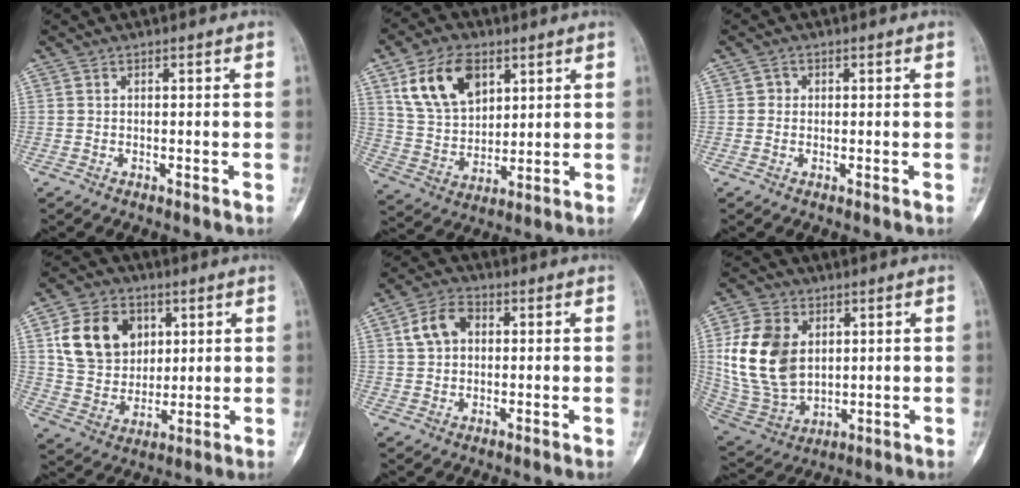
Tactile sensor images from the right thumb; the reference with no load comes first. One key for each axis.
{"total": 14.2, "fx": 6.6, "fy": 9.0, "fz": 8.8, "tx": -0.137, "ty": -0.019, "tz": 0.133}
{"total": 1.3, "fx": 0.1, "fy": 1.2, "fz": 0.3, "tx": 0.002, "ty": 0.003, "tz": -0.001}
{"total": 15.0, "fx": 4.7, "fy": 11.9, "fz": 7.9, "tx": -0.105, "ty": -0.008, "tz": 0.090}
{"total": 6.8, "fx": 1.7, "fy": 4.9, "fz": 4.4, "tx": -0.072, "ty": 0.013, "tz": 0.026}
{"total": 16.8, "fx": 3.2, "fy": 11.9, "fz": 11.4, "tx": -0.197, "ty": -0.009, "tz": 0.076}